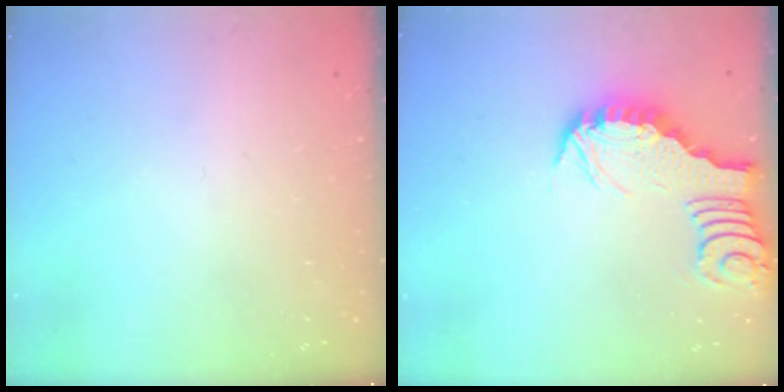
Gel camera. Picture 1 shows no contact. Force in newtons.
{"total": 2.7, "press": 2.7, "slide": 0.3}